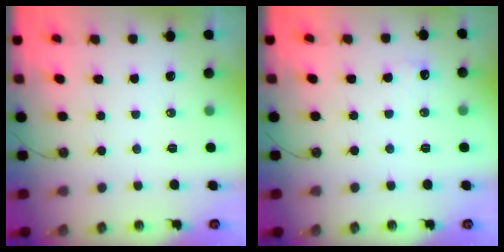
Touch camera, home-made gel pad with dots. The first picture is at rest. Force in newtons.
{"total": 6.6, "press": 6.5, "slide": 1.4}